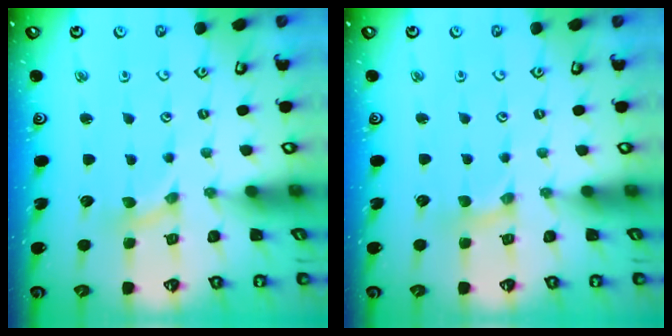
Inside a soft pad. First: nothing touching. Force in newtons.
{"total": 0.6, "press": 0.6, "slide": 0.2}